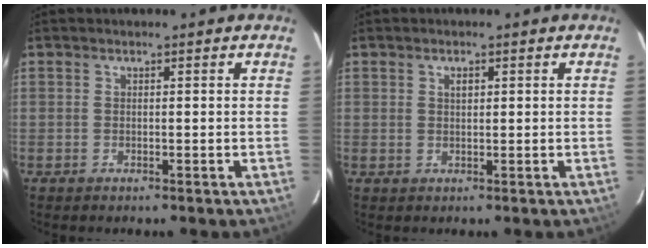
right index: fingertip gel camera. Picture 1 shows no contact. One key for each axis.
{"total": 1.2, "fx": 0.5, "fy": 0.8, "fz": 0.8, "tx": -0.012, "ty": 0.003, "tz": 0.009}